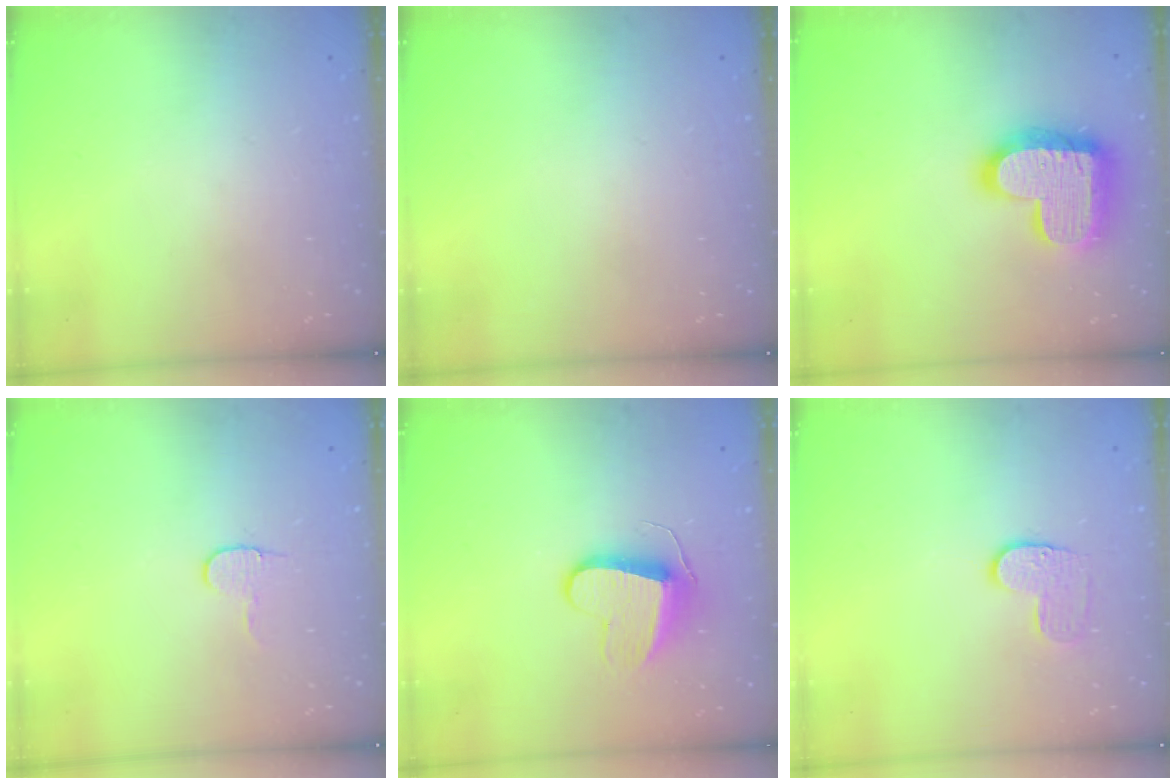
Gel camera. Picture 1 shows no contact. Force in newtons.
{"total": 0.0}
{"total": 18.7, "press": 18.7, "slide": 1.2}
{"total": 6.1, "press": 6.0, "slide": 0.5}
{"total": 9.7, "press": 9.7, "slide": 0.6}
{"total": 6.4, "press": 6.4, "slide": 0.4}